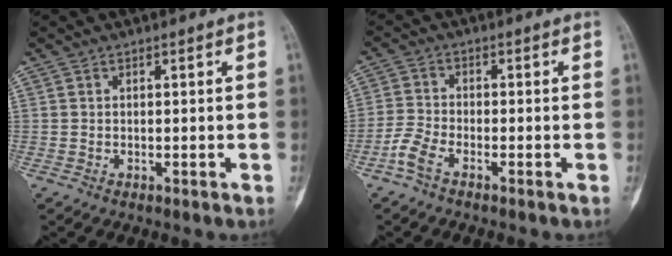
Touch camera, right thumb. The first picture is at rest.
{"total": 4.0, "force": [-2.7, 1.4, 2.6], "torque": [-0.062, 0.012, -0.062]}